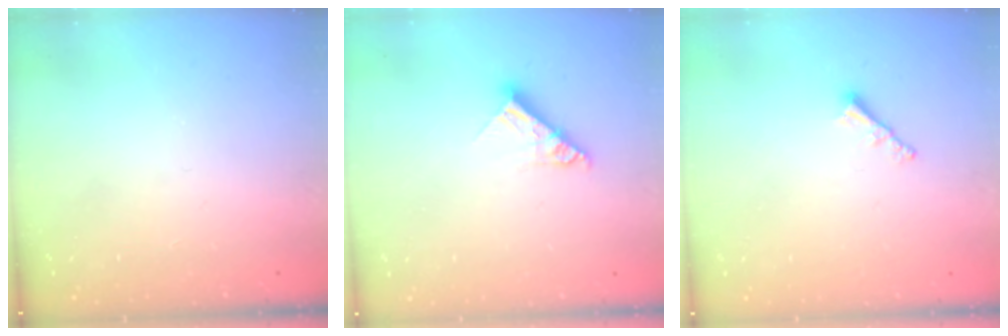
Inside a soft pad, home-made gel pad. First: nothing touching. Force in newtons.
{"total": 8.6, "press": 8.6, "slide": 0.8}
{"total": 1.9, "press": 1.9, "slide": 0.5}